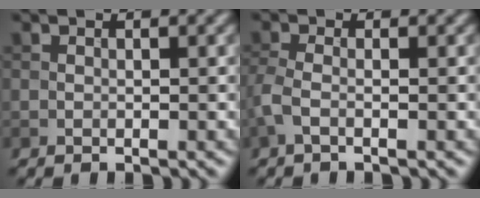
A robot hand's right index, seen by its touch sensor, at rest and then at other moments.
{"total": 2.0, "force": [-0.8, 0.6, 1.7], "torque": [-0.046, -0.002, -0.026]}